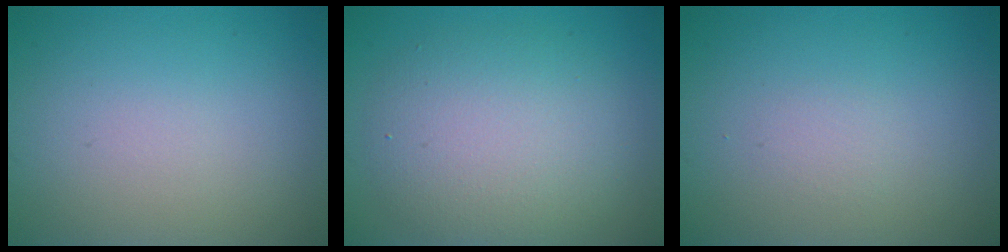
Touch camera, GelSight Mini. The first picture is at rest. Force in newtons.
{"total": 6.0, "press": 6.0, "slide": 0.4}
{"total": 0.8, "press": 0.8, "slide": 0.1}